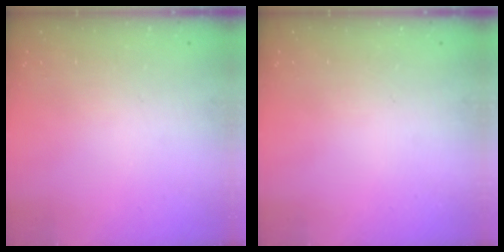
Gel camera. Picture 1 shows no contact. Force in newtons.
{"total": 0.0}